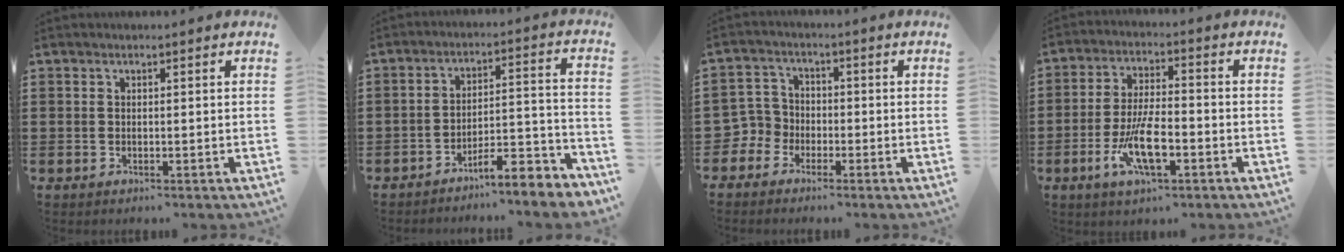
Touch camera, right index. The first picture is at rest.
{"total": 6.9, "force": [-6.2, 0.5, 3.0], "torque": [-0.043, 0.000, -0.117]}
{"total": 4.0, "force": [-2.4, 3.2, 0.3], "torque": [-0.044, -0.002, -0.058]}
{"total": 8.8, "force": [-3.2, 3.1, 7.7], "torque": [-0.161, -0.011, -0.059]}